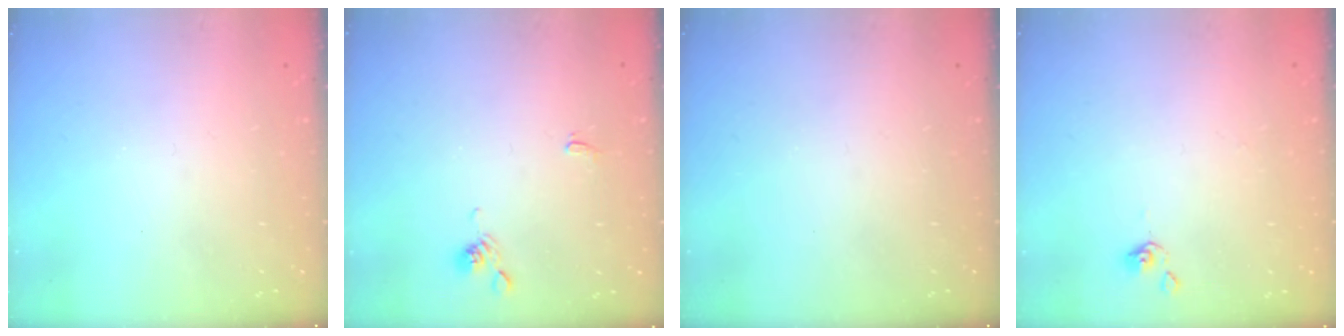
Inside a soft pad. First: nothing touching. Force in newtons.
{"total": 1.1, "press": 1.0, "slide": 0.4}
{"total": 0.0}
{"total": 0.0}